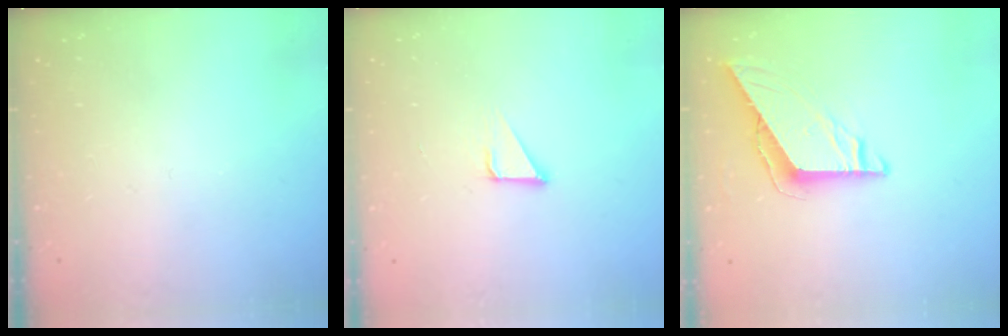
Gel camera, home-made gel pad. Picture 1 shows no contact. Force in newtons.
{"total": 2.1, "press": 2.1, "slide": 0.0}
{"total": 7.7, "press": 7.6, "slide": 0.6}